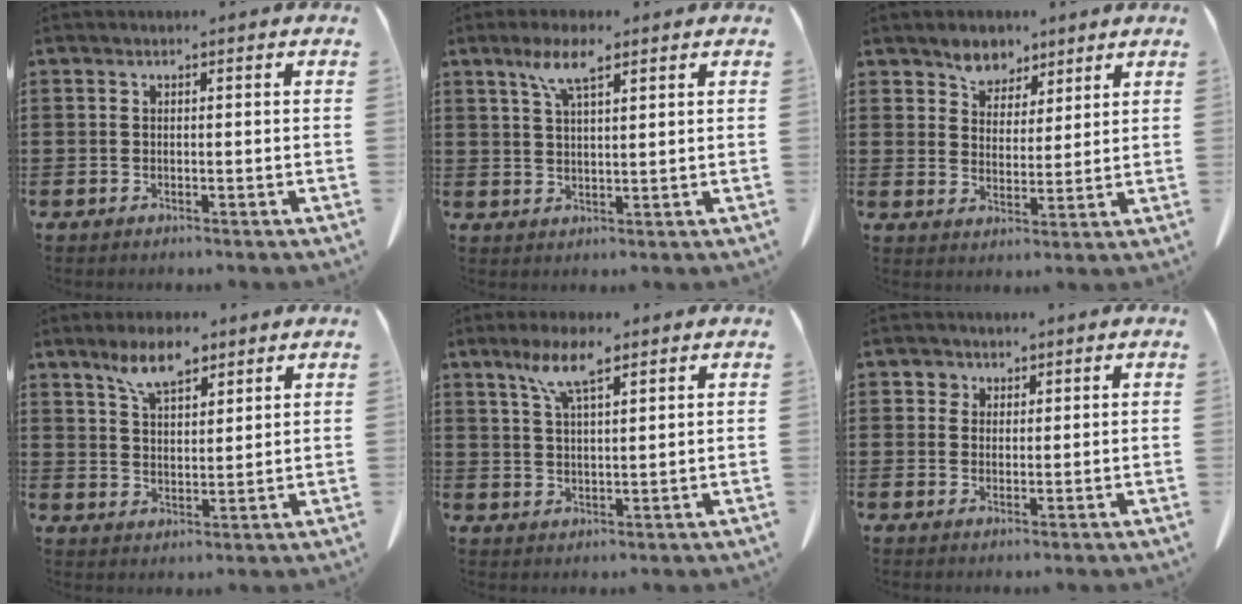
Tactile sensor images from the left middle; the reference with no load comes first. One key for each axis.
{"total": 5.8, "fx": 3.5, "fy": 1.4, "fz": 4.5, "tx": -0.098, "ty": 0.007, "tz": 0.060}
{"total": 4.9, "fx": 4.1, "fy": 2.7, "fz": 0.4, "tx": -0.028, "ty": -0.005, "tz": 0.079}
{"total": 7.1, "fx": 5.2, "fy": 2.6, "fz": 4.0, "tx": -0.086, "ty": -0.007, "tz": 0.094}
{"total": 7.0, "fx": 4.3, "fy": 1.7, "fz": 5.3, "tx": -0.115, "ty": 0.004, "tz": 0.074}
{"total": 2.1, "fx": 1.4, "fy": 1.6, "fz": 0.3, "tx": -0.005, "ty": 0.003, "tz": 0.024}